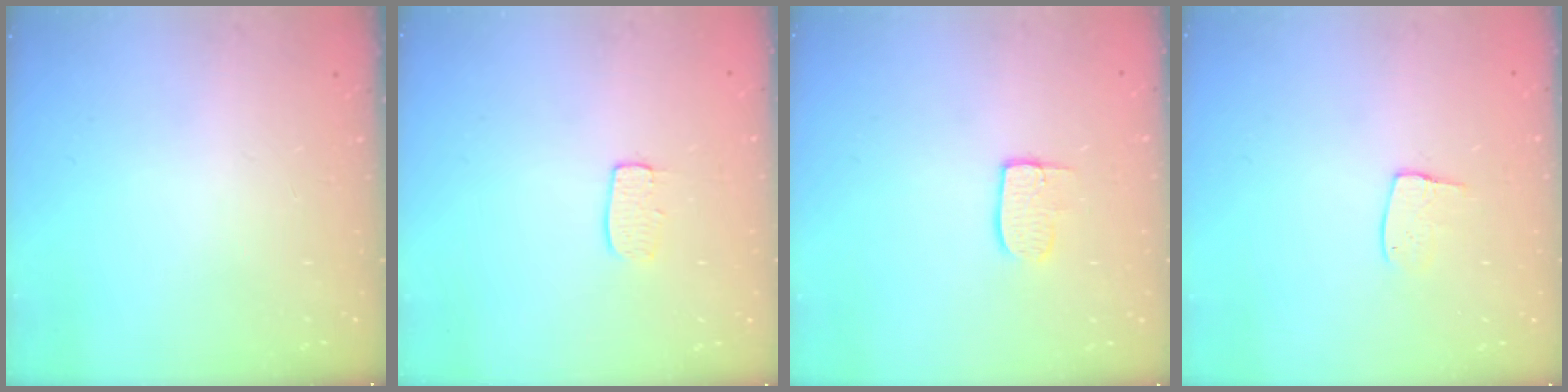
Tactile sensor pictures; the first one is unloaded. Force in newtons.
{"total": 5.2, "press": 5.2, "slide": 0.3}
{"total": 7.0, "press": 7.0, "slide": 0.3}
{"total": 7.5, "press": 7.5, "slide": 0.4}